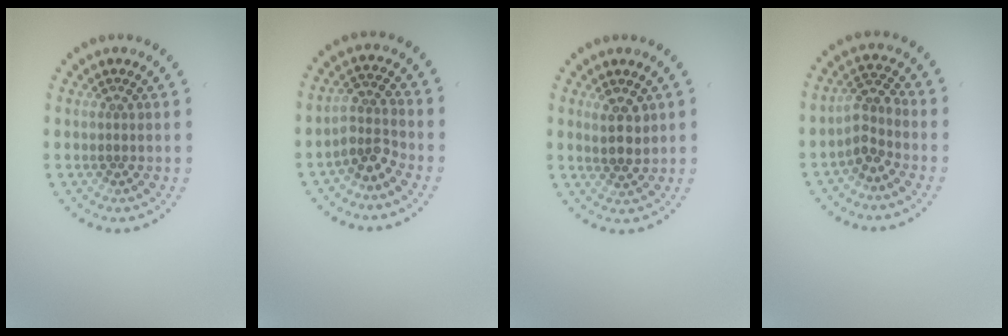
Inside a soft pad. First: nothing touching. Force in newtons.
{"total": 2.8, "press": 2.1, "slide": 1.8}
{"total": 2.3, "press": 2.1, "slide": 1.0}
{"total": 2.6, "press": 2.0, "slide": 1.7}